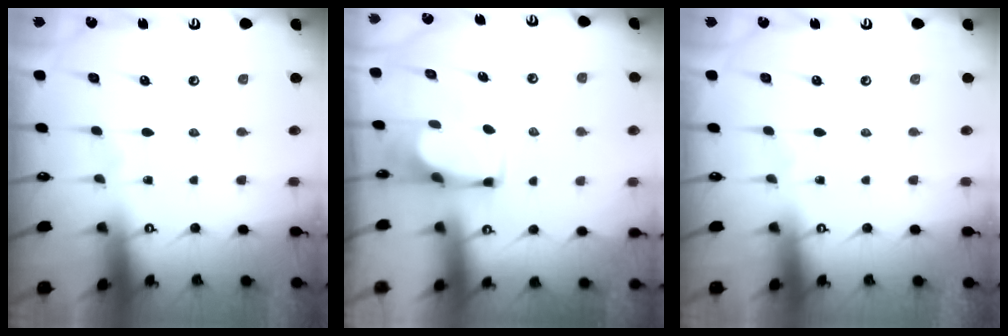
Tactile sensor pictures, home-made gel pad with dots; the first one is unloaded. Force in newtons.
{"total": 2.5, "press": 2.4, "slide": 0.4}
{"total": 0.0}